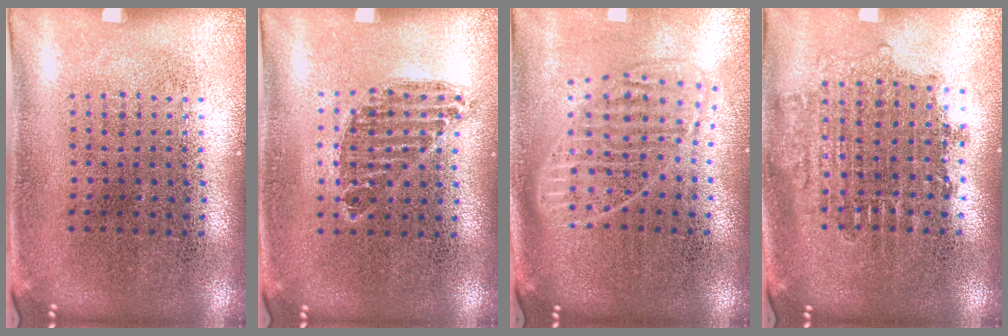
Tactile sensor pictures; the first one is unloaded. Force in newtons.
{"total": 0.7, "press": 0.7, "slide": 0.2}
{"total": 1.7, "press": 1.4, "slide": 1.0}
{"total": 1.6, "press": 1.3, "slide": 0.9}